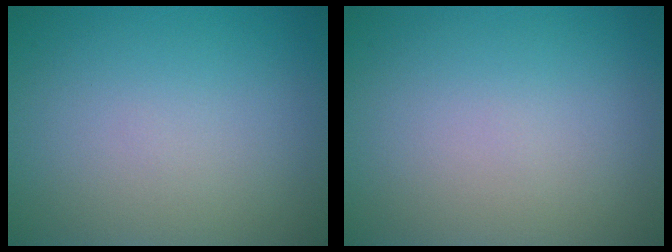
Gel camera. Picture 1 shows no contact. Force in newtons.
{"total": 0.0}